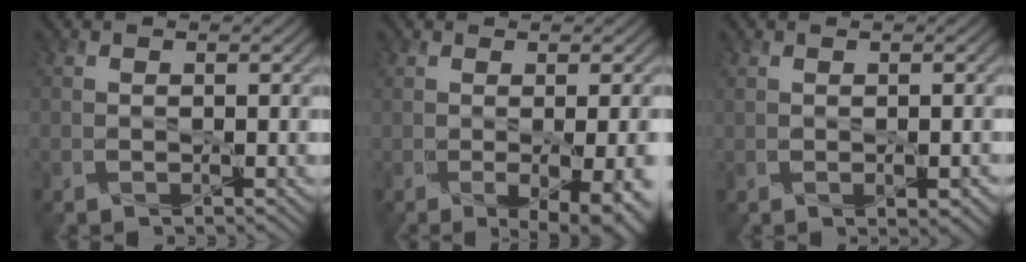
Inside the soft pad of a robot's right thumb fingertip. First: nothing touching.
{"total": 7.5, "force": [-2.1, 2.7, 6.7], "torque": [-0.086, -0.020, -0.001]}
{"total": 2.3, "force": [-0.7, 1.0, 1.9], "torque": [-0.033, -0.009, -0.002]}